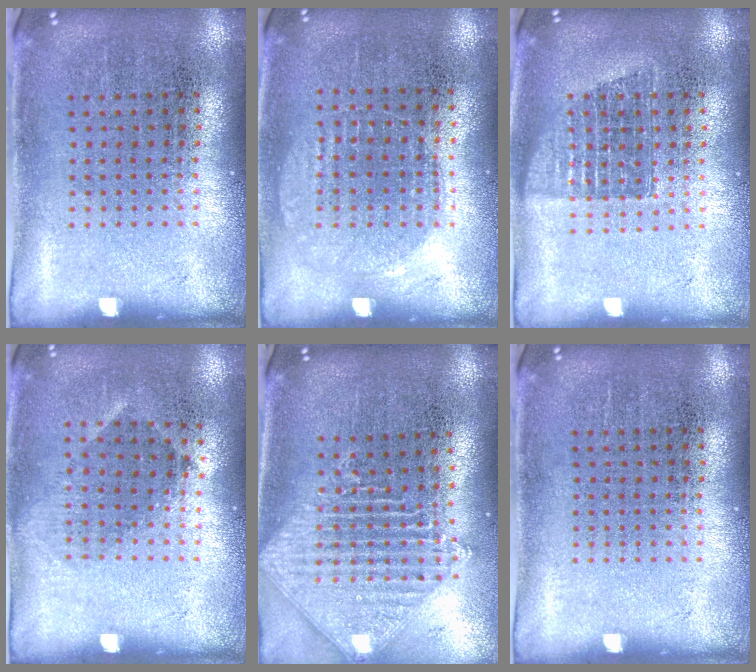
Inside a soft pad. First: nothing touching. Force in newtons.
{"total": 0.9, "press": 0.9, "slide": 0.3}
{"total": 1.2, "press": 1.1, "slide": 0.6}
{"total": 0.9, "press": 0.7, "slide": 0.6}
{"total": 1.9, "press": 1.6, "slide": 1.1}
{"total": 0.0}